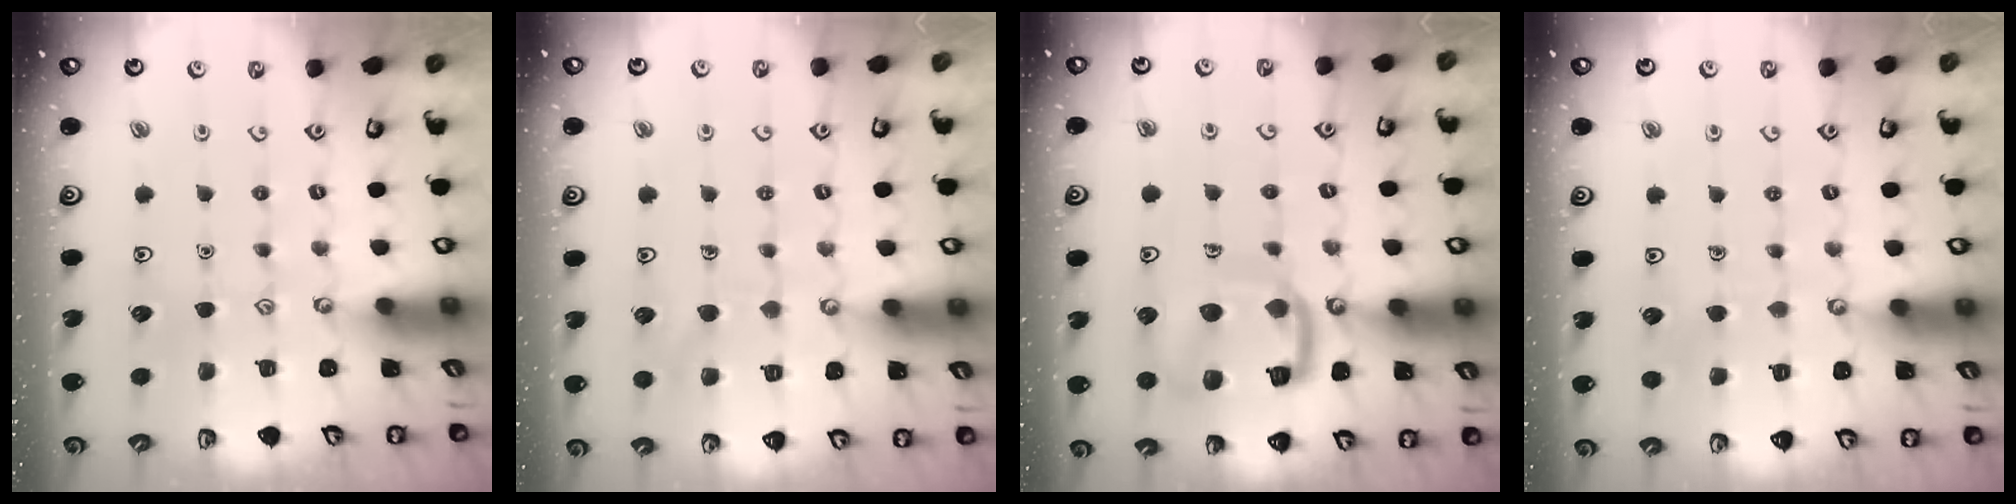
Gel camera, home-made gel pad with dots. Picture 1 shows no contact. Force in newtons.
{"total": 6.7, "press": 6.7, "slide": 0.4}
{"total": 15.4, "press": 15.3, "slide": 1.6}
{"total": 2.9, "press": 2.9, "slide": 0.2}